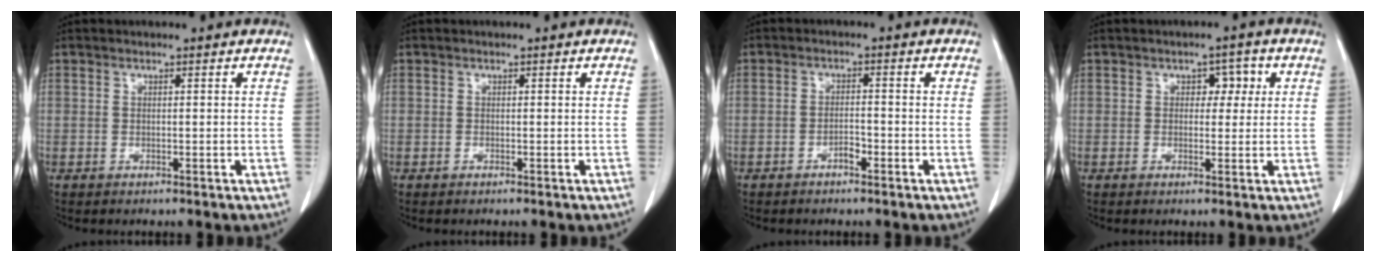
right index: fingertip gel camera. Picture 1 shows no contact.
{"total": 0.0}
{"total": 2.0, "force": [-1.3, 0.7, 1.3], "torque": [-0.017, 0.005, -0.022]}
{"total": 3.3, "force": [1.0, 2.1, 2.4], "torque": [-0.023, 0.014, 0.012]}